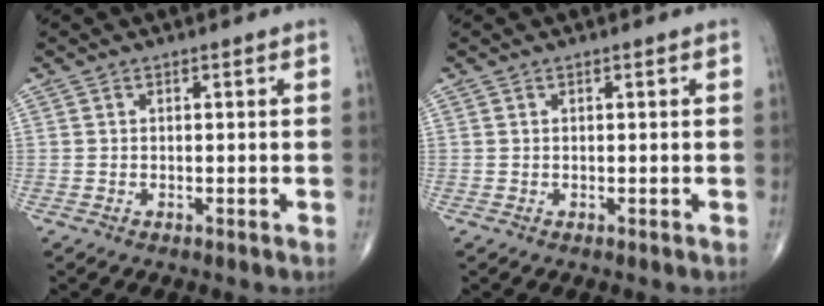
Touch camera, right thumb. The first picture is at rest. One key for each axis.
{"total": 0.0}